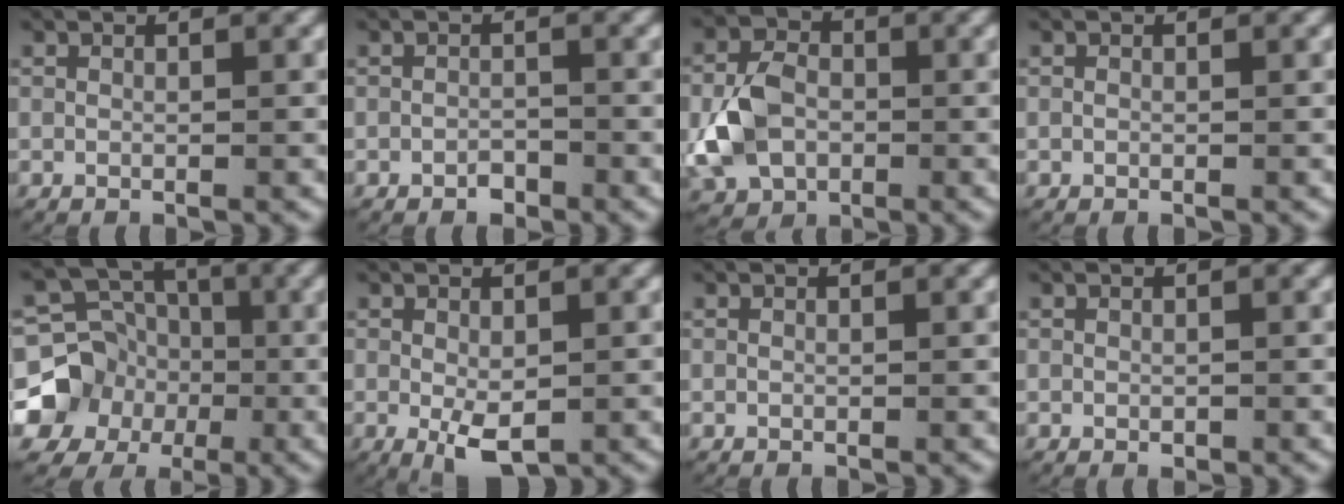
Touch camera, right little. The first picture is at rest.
{"total": 1.3, "force": [-1.0, 0.7, 0.2], "torque": [-0.004, -0.002, -0.017]}
{"total": 6.0, "force": [-1.1, 4.8, 3.5], "torque": [-0.088, -0.011, -0.017]}
{"total": 0.0}
{"total": 12.0, "force": [-2.1, 10.8, 4.7], "torque": [-0.104, -0.050, -0.032]}
{"total": 3.8, "force": [-1.6, 1.7, 2.9], "torque": [-0.060, -0.022, -0.014]}
{"total": 0.0}
{"total": 0.6, "force": [-0.3, 0.3, 0.3], "torque": [-0.006, -0.002, -0.004]}